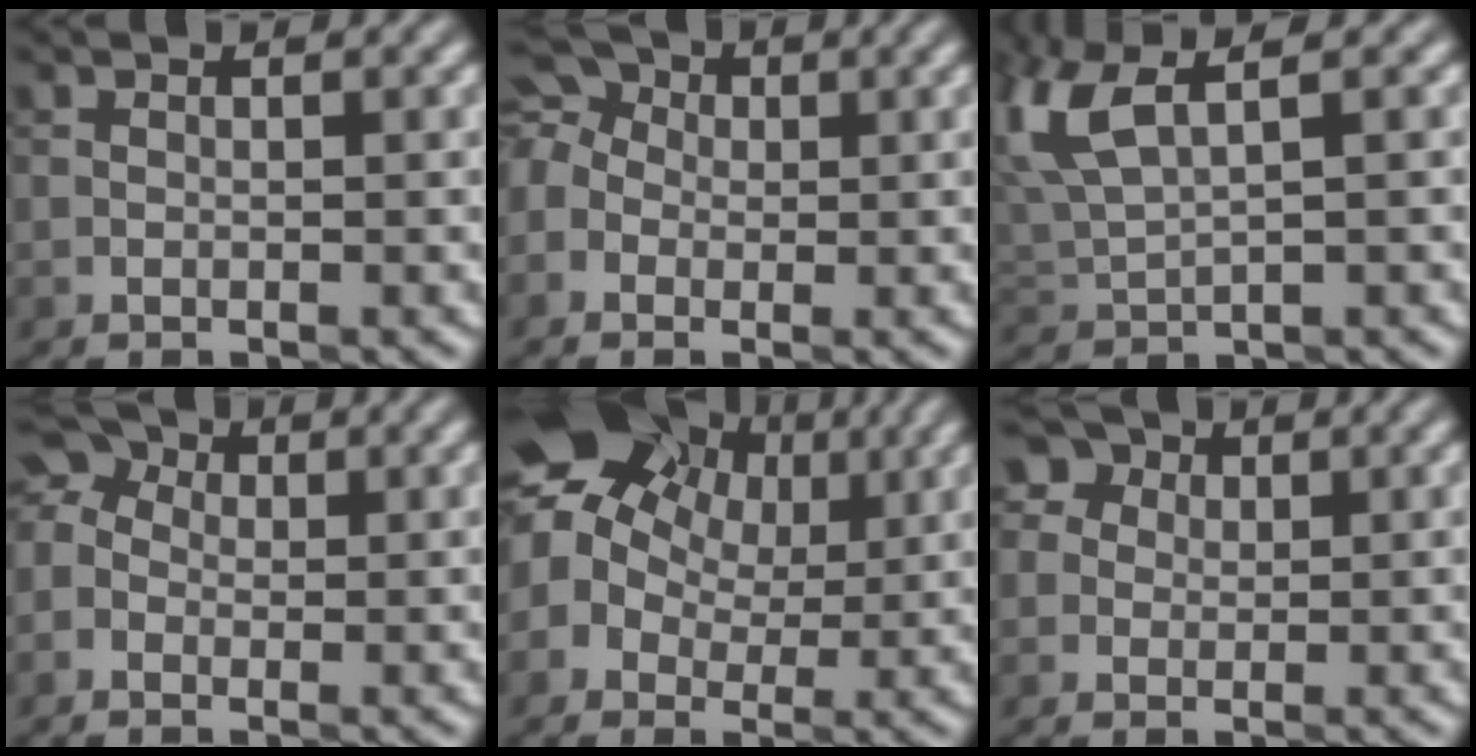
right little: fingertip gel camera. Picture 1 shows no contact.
{"total": 5.8, "force": [0.5, 4.8, 3.3], "torque": [-0.068, 0.033, -0.023]}
{"total": 6.0, "force": [3.2, 2.1, 4.6], "torque": [-0.119, 0.016, 0.068]}
{"total": 5.8, "force": [0.9, 4.6, 3.3], "torque": [-0.056, 0.032, -0.023]}
{"total": 10.3, "force": [4.4, 7.2, 5.9], "torque": [-0.092, 0.037, 0.063]}
{"total": 4.3, "force": [2.1, 3.4, 1.7], "torque": [-0.007, 0.025, 0.007]}